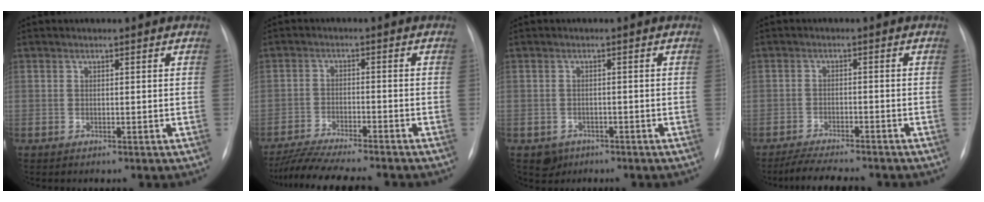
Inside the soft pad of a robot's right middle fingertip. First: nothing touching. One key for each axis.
{"total": 12.0, "fx": -10.6, "fy": 0.8, "fz": 5.5, "tx": -0.089, "ty": -0.015, "tz": -0.166}
{"total": 2.8, "fx": -1.6, "fy": 2.3, "fz": 0.2, "tx": -0.002, "ty": 0.007, "tz": -0.019}
{"total": 7.4, "fx": -6.6, "fy": 1.3, "fz": 3.1, "tx": -0.050, "ty": -0.016, "tz": -0.105}